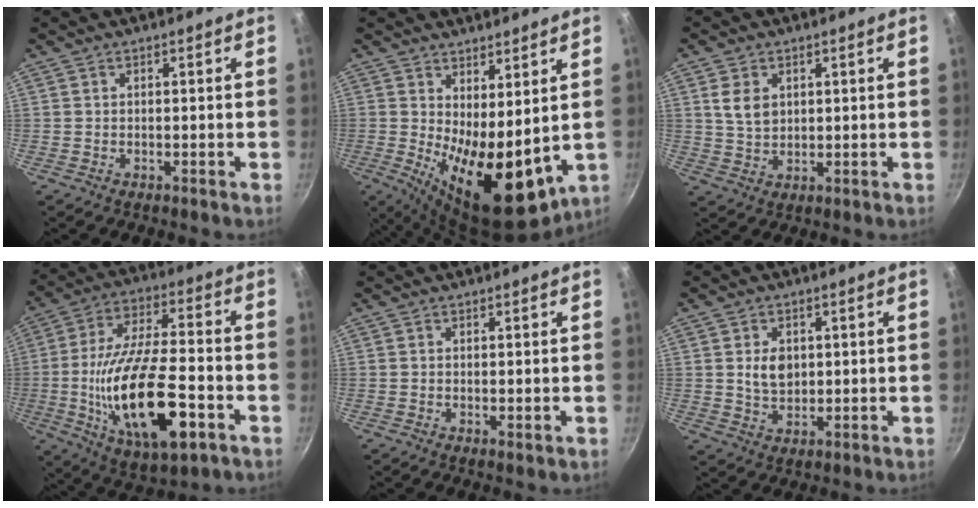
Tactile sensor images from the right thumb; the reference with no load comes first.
{"total": 14.8, "force": [0.9, 6.3, 13.4], "torque": [-0.177, -0.026, 0.032]}
{"total": 5.3, "force": [1.6, 3.8, 3.3], "torque": [-0.052, -0.007, 0.035]}
{"total": 22.8, "force": [-6.3, 9.1, 19.9], "torque": [-0.356, 0.018, -0.104]}
{"total": 0.7, "force": [0.1, 0.2, 0.7], "torque": [-0.010, -0.005, 0.000]}
{"total": 5.3, "force": [1.0, 3.8, 3.5], "torque": [-0.045, -0.010, 0.020]}